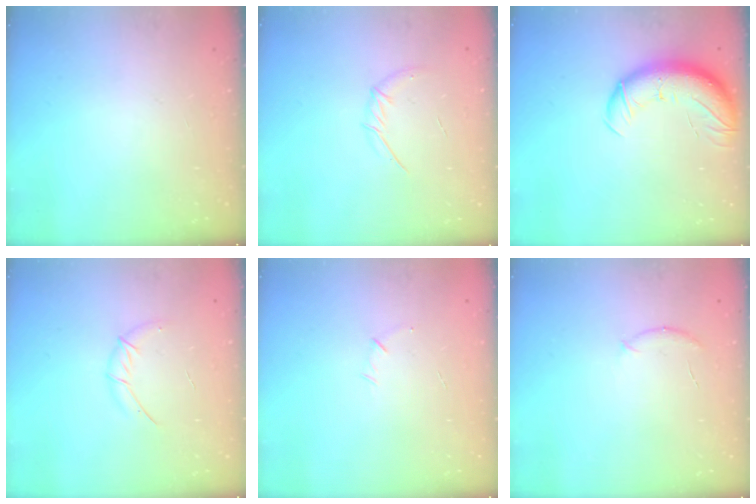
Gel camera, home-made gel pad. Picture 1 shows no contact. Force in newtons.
{"total": 5.1, "press": 4.9, "slide": 1.5}
{"total": 12.8, "press": 12.5, "slide": 3.1}
{"total": 5.7, "press": 5.6, "slide": 1.2}
{"total": 3.5, "press": 3.4, "slide": 0.9}
{"total": 6.4, "press": 6.3, "slide": 1.5}